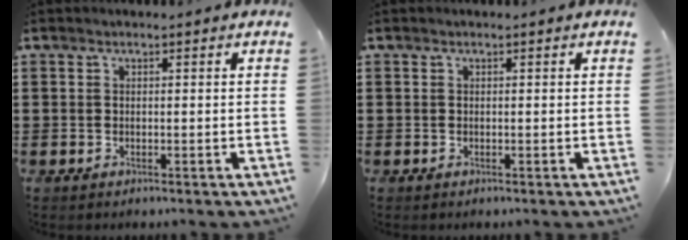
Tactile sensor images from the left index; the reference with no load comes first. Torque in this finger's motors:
{"motor_torque": [0.00, 0.00, 0.00, 0.00]}